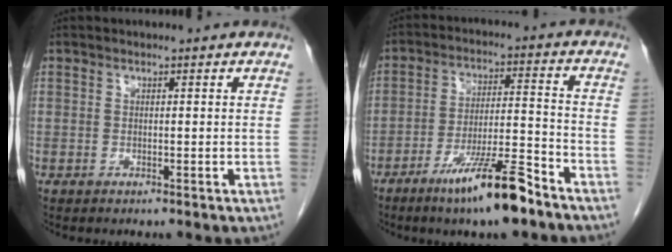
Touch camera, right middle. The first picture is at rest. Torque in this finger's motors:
{"motor_torque": [1.22, -0.92, 0.54, 0.14]}